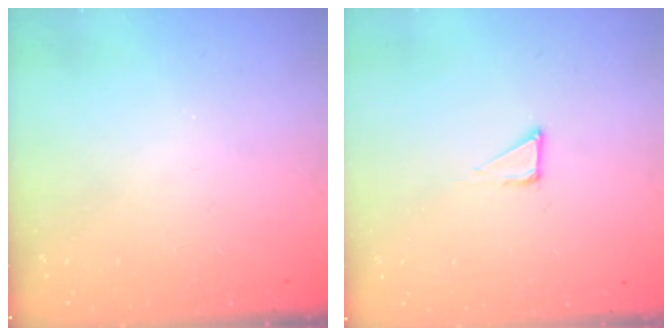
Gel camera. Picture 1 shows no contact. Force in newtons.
{"total": 3.5, "press": 3.5, "slide": 0.2}